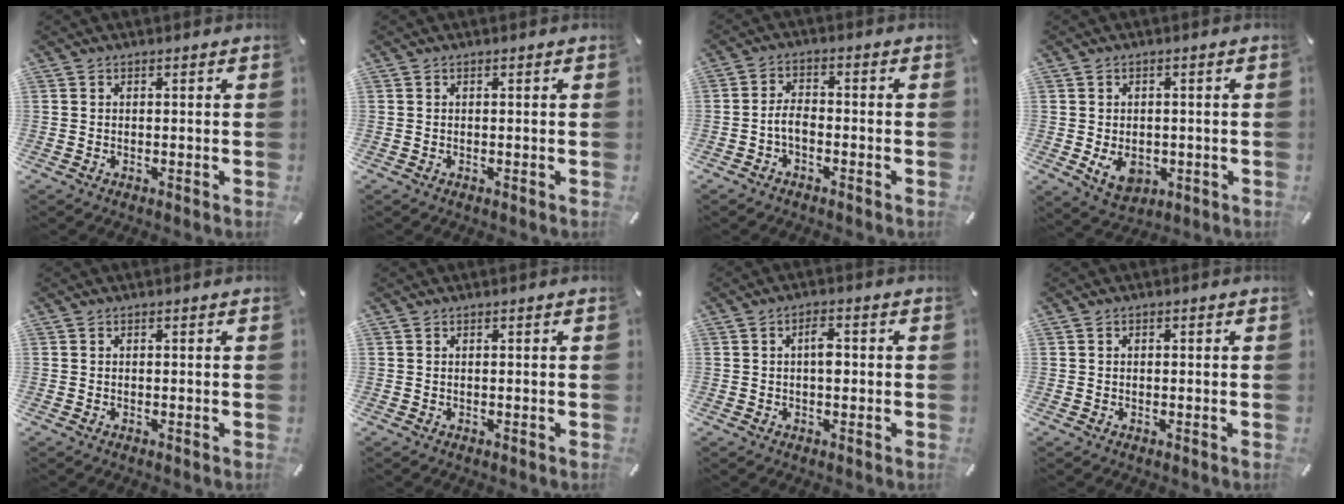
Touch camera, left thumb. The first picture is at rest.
{"total": 0.0}
{"total": 4.1, "force": [-1.9, 2.2, 2.9], "torque": [-0.063, 0.010, -0.039]}
{"total": 6.5, "force": [-1.4, 5.0, 4.0], "torque": [-0.058, -0.002, -0.025]}
{"total": 0.0}
{"total": 0.0}
{"total": 3.5, "force": [0.1, 1.8, 3.0], "torque": [-0.044, 0.002, -0.003]}
{"total": 0.6, "force": [-0.1, 0.5, 0.3], "torque": [-0.005, 0.002, -0.002]}